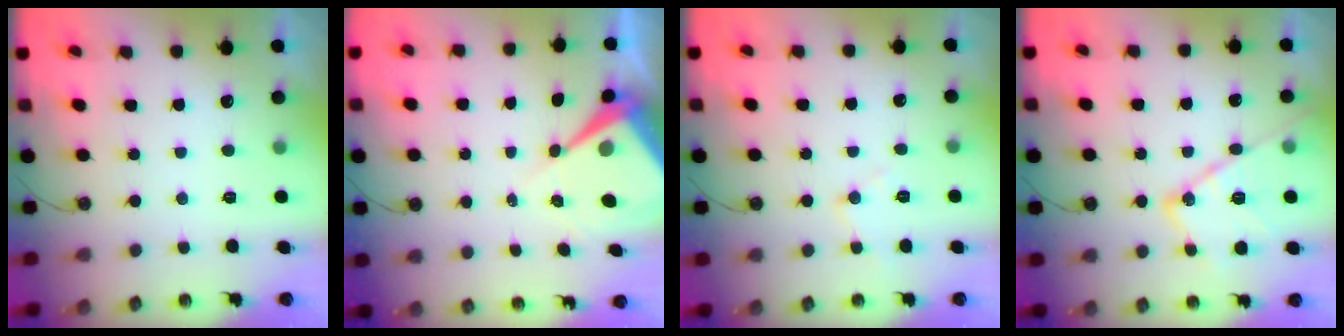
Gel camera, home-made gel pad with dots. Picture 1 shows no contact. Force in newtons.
{"total": 9.1, "press": 9.1, "slide": 0.7}
{"total": 7.2, "press": 7.2, "slide": 0.6}
{"total": 16.6, "press": 16.5, "slide": 1.4}